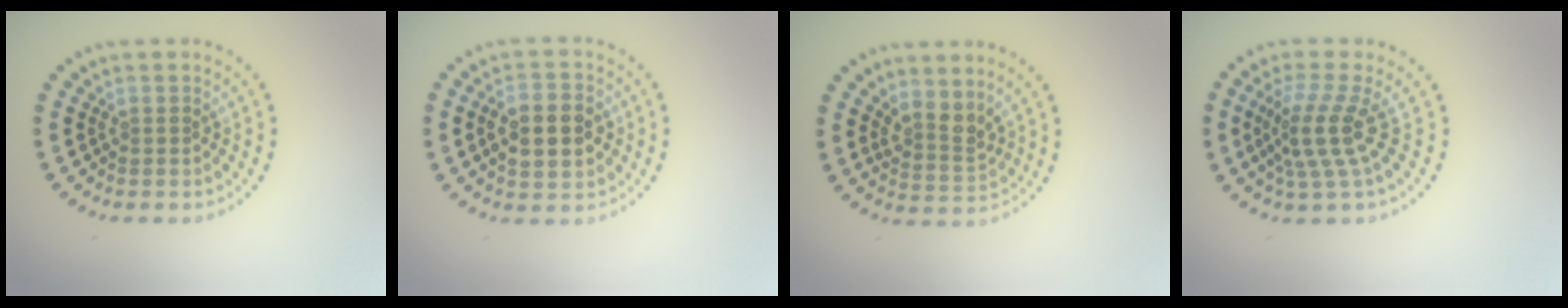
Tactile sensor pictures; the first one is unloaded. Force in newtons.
{"total": 5.3, "press": 5.3, "slide": 0.1}
{"total": 2.4, "press": 1.8, "slide": 1.6}
{"total": 3.8, "press": 2.7, "slide": 2.7}